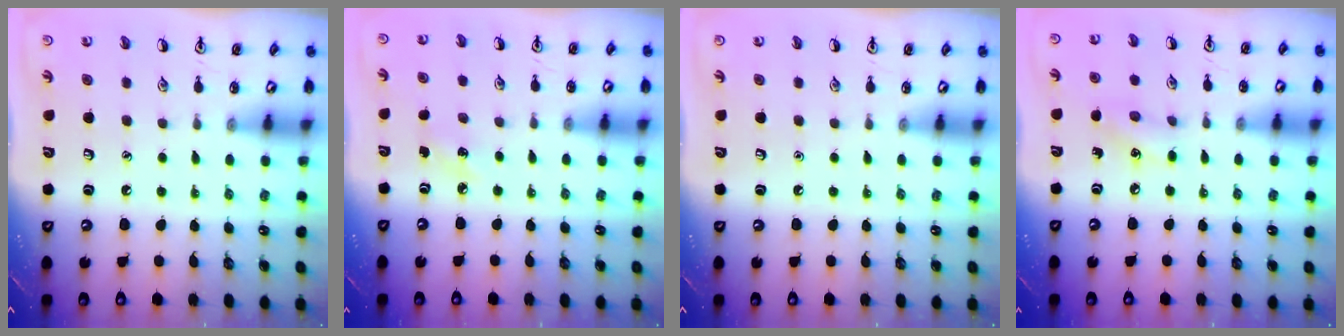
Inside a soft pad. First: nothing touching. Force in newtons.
{"total": 3.8, "press": 3.6, "slide": 1.3}
{"total": 0.0}
{"total": 6.6, "press": 6.3, "slide": 1.9}